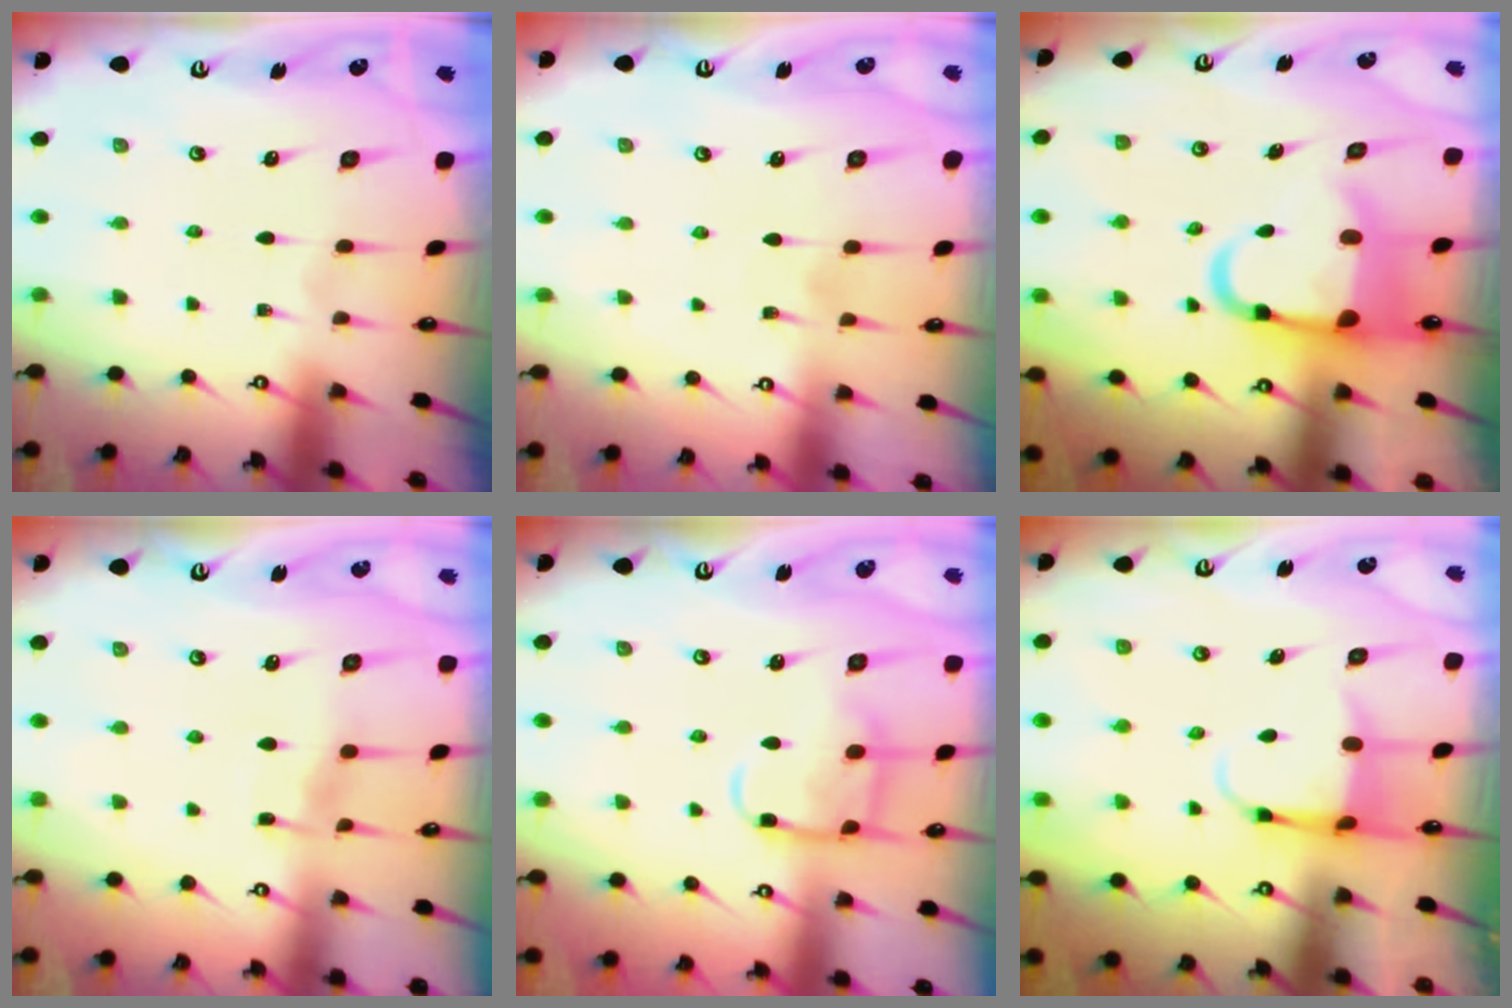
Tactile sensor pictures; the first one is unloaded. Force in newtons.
{"total": 4.5, "press": 4.4, "slide": 0.5}
{"total": 9.0, "press": 8.7, "slide": 1.9}
{"total": 5.0, "press": 4.9, "slide": 0.3}
{"total": 11.6, "press": 11.5, "slide": 1.2}
{"total": 3.9, "press": 3.8, "slide": 1.1}